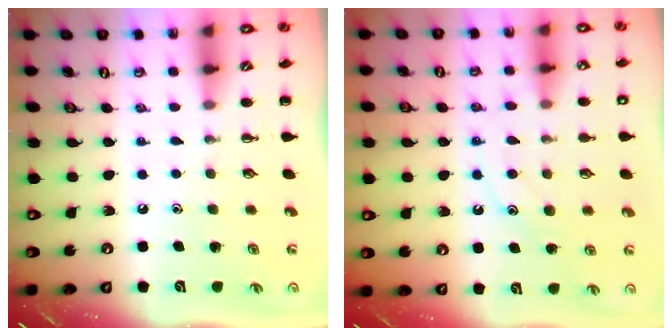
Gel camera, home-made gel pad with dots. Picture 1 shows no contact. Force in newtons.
{"total": 11.1, "press": 11.1, "slide": 1.0}